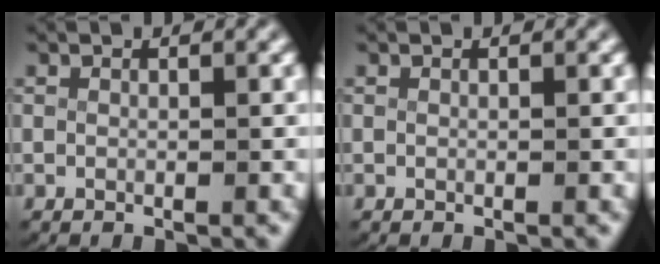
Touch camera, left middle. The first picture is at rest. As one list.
[{"total": 0.0}]